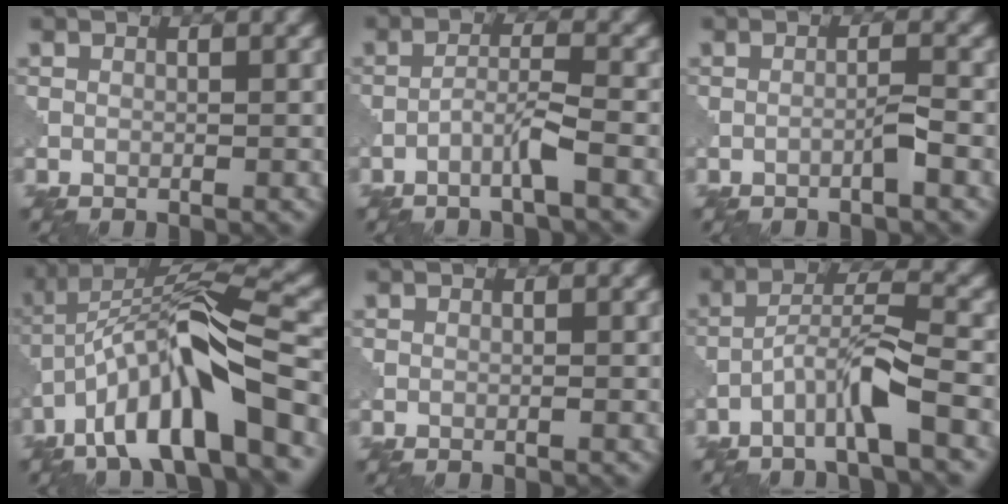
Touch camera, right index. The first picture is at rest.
{"total": 2.7, "force": [-1.6, 0.0, 2.1], "torque": [-0.039, 0.011, -0.039]}
{"total": 1.4, "force": [-0.8, -0.1, 1.2], "torque": [-0.020, 0.006, -0.020]}
{"total": 11.6, "force": [-5.0, 2.6, 10.2], "torque": [-0.179, 0.025, -0.086]}
{"total": 0.0}
{"total": 4.8, "force": [-2.8, 0.2, 3.9], "torque": [-0.074, 0.015, -0.063]}